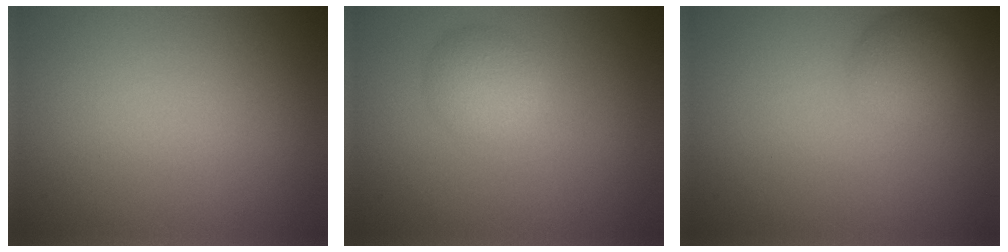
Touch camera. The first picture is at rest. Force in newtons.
{"total": 2.3, "press": 2.3, "slide": 0.0}
{"total": 2.6, "press": 2.6, "slide": 0.1}